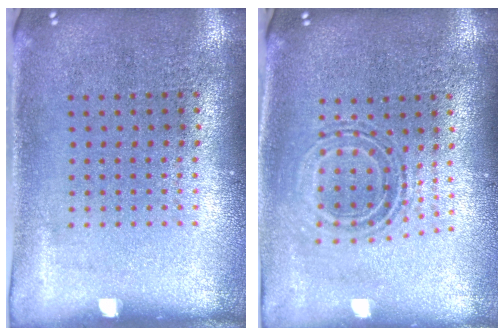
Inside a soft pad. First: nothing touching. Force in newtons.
{"total": 0.9, "press": 0.8, "slide": 0.3}